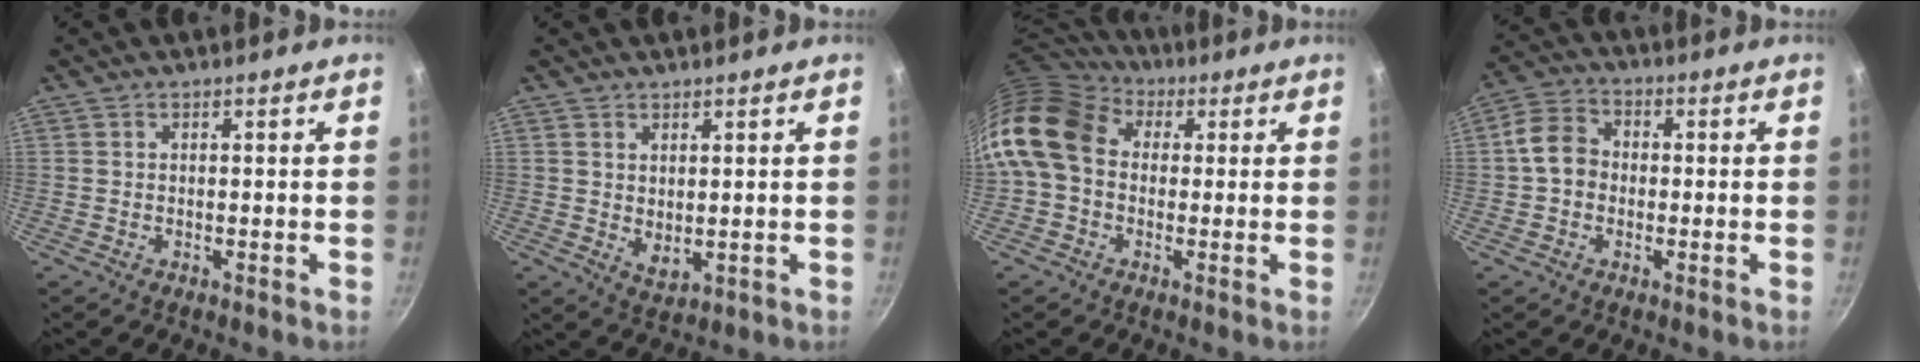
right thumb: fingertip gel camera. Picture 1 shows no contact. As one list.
[{"total": 3.5, "force": [1.3, 1.9, 2.6], "torque": [-0.038, -0.020, 0.027]}, {"total": 13.9, "force": [1.6, 10.9, 8.6], "torque": [-0.151, 0.023, 0.008]}, {"total": 7.0, "force": [-0.5, 5.8, 4.0], "torque": [-0.051, 0.020, -0.025]}]